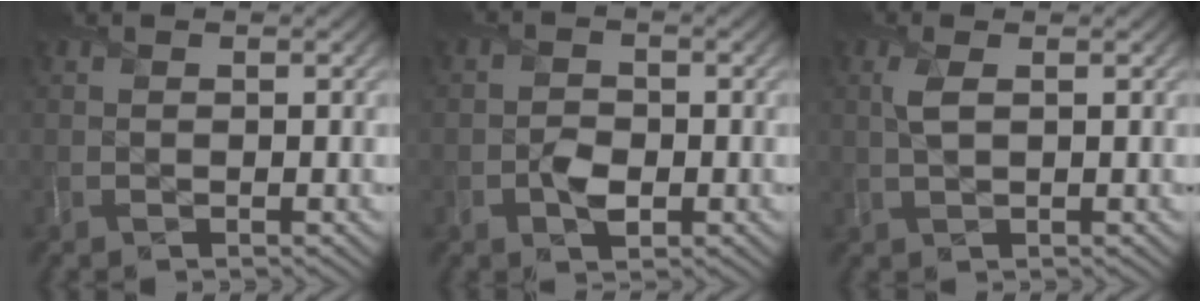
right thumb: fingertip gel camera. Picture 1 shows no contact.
{"total": 2.7, "force": [-1.1, 1.8, 1.7], "torque": [-0.031, -0.002, -0.019]}
{"total": 2.1, "force": [0.6, 0.8, 1.9], "torque": [-0.050, 0.003, 0.011]}